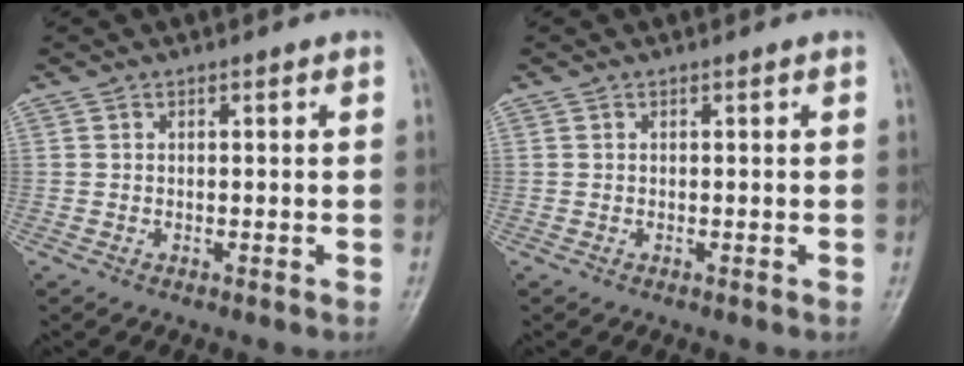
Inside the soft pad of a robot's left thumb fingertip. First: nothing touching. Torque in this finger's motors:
{"motor_torque": [0.00, 0.00, 0.00, 0.00, 0.00]}